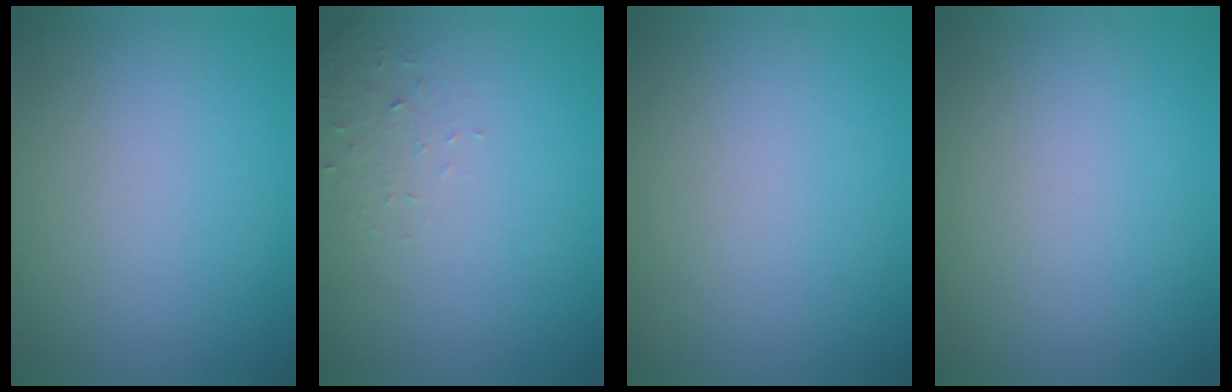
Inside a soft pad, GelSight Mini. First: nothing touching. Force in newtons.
{"total": 1.2, "press": 1.2, "slide": 0.1}
{"total": 0.0}
{"total": 0.0}